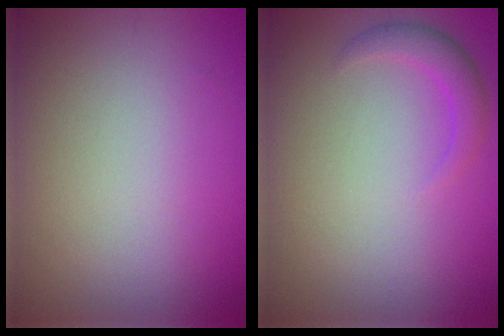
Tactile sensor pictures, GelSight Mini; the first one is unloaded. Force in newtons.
{"total": 2.1, "press": 2.1, "slide": 0.2}